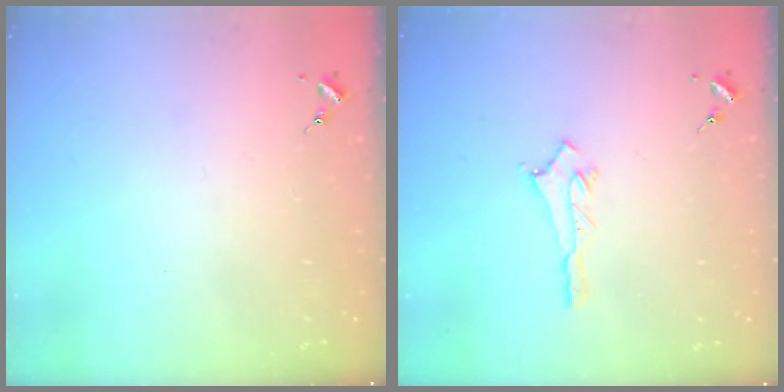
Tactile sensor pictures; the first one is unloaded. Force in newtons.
{"total": 2.8, "press": 2.8, "slide": 0.3}